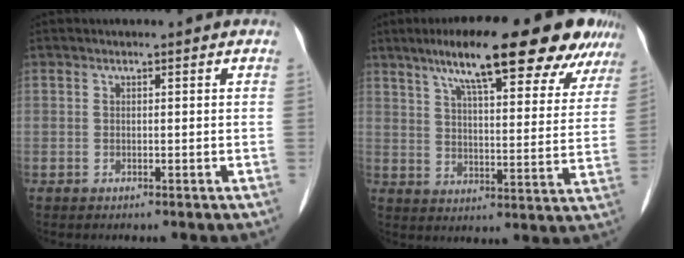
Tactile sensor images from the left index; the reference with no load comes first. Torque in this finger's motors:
{"motor_torque": [1.07, -1.07, 0.44, 0.11]}